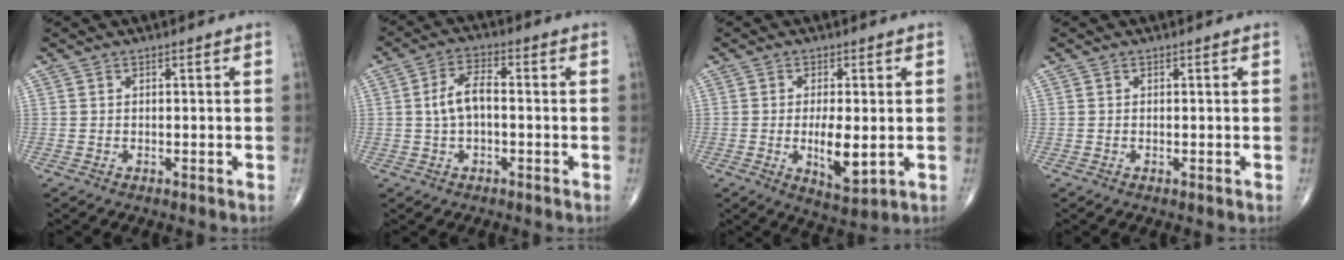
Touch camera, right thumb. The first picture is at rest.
{"total": 5.9, "force": [-0.2, 2.9, 5.1], "torque": [-0.100, 0.022, -0.010]}
{"total": 7.6, "force": [-0.9, 2.8, 7.0], "torque": [-0.111, -0.017, -0.011]}
{"total": 0.0}